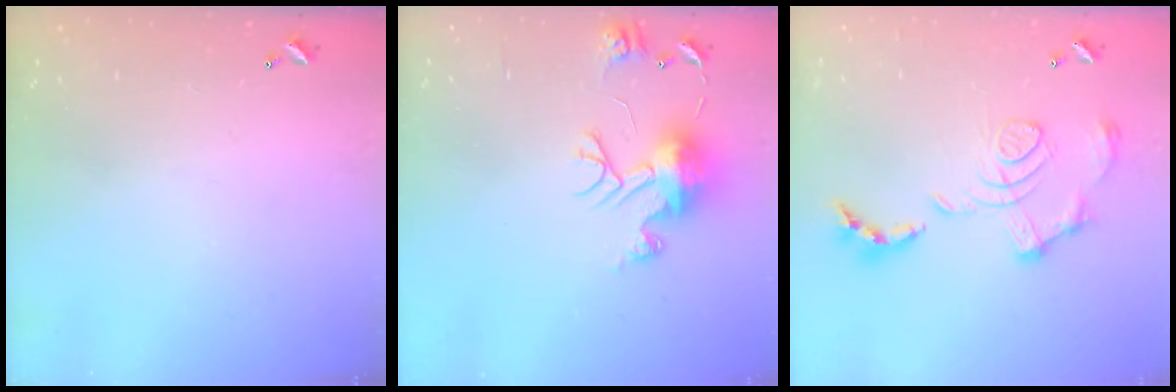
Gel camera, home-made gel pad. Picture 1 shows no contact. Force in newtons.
{"total": 10.5, "press": 10.5, "slide": 1.0}
{"total": 1.7, "press": 1.1, "slide": 1.3}